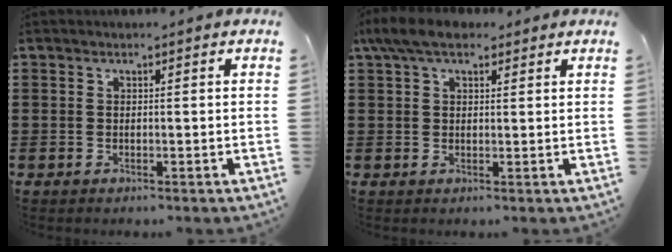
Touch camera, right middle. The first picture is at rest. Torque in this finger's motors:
{"motor_torque": [1.23, -0.77, 0.53, 0.15]}